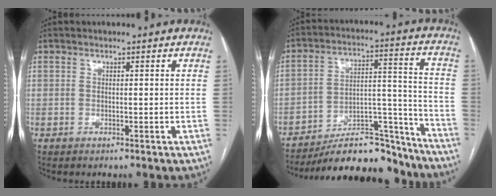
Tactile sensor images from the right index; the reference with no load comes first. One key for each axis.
{"total": 19.0, "fx": -17.3, "fy": 4.8, "fz": 6.2, "tx": -0.075, "ty": 0.042, "tz": -0.263}